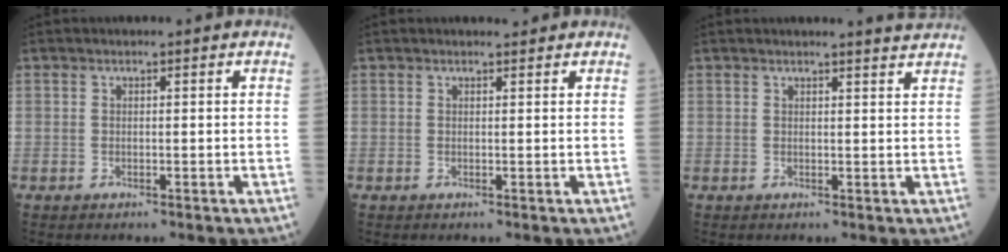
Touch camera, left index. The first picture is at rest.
{"total": 0.6, "force": [0.6, 0.0, 0.1], "torque": [-0.009, -0.002, 0.009]}
{"total": 2.5, "force": [2.4, -0.7, 0.3], "torque": [-0.007, -0.008, 0.024]}